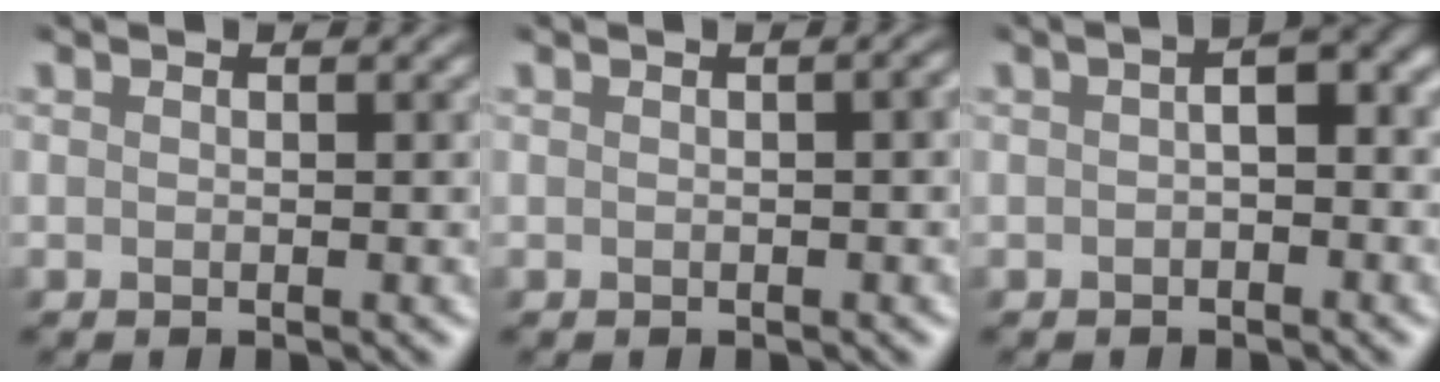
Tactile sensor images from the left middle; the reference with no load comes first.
{"total": 2.6, "force": [-0.4, 1.3, 2.2], "torque": [-0.009, 0.014, -0.013]}
{"total": 2.5, "force": [-0.7, 1.0, 2.2], "torque": [-0.035, 0.007, -0.017]}